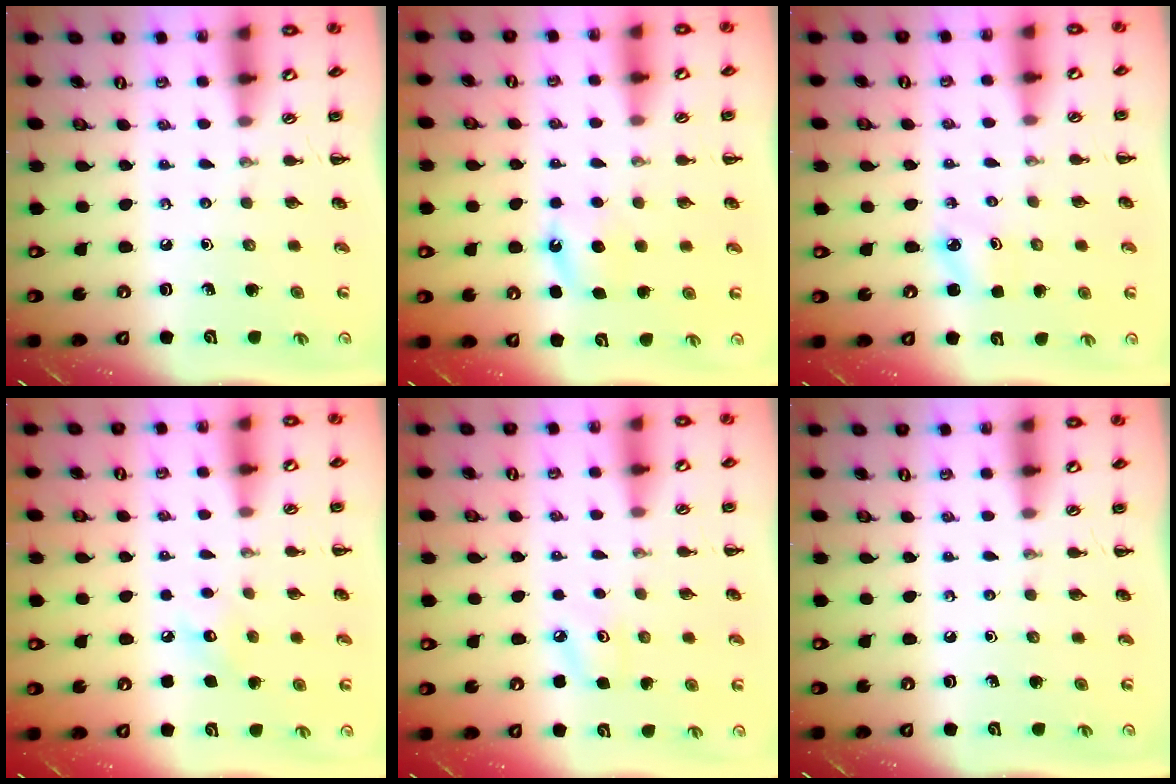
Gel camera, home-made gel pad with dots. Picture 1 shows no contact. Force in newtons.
{"total": 4.8, "press": 4.5, "slide": 1.6}
{"total": 1.9, "press": 1.9, "slide": 0.4}
{"total": 5.9, "press": 5.7, "slide": 1.4}
{"total": 7.1, "press": 7.0, "slide": 1.5}
{"total": 0.0}